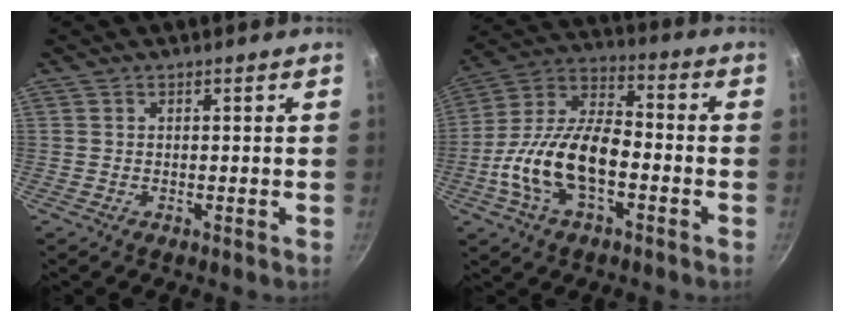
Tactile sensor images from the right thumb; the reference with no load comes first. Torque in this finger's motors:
{"motor_torque": [0.30, 0.30, 1.41, -0.87, 0.33]}